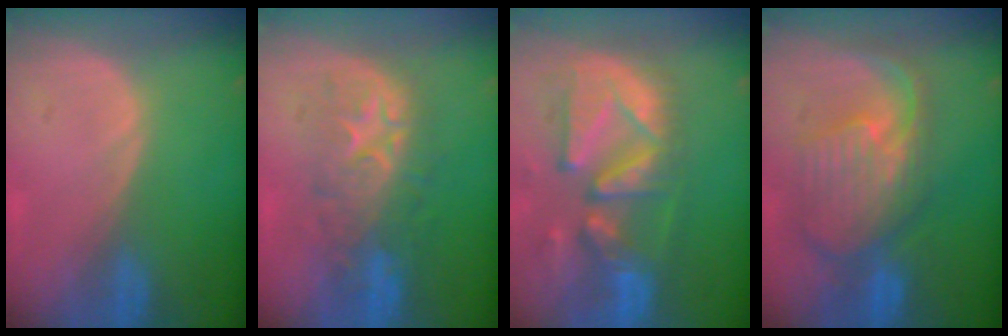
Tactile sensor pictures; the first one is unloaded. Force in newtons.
{"total": 8.7, "press": 8.7, "slide": 0.9}
{"total": 13.3, "press": 11.4, "slide": 6.8}
{"total": 10.5, "press": 9.5, "slide": 4.7}